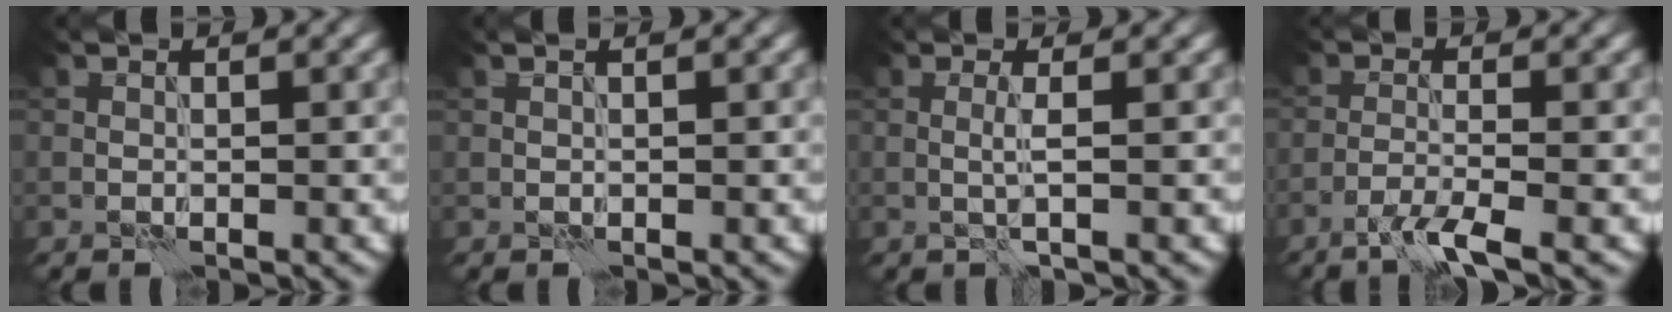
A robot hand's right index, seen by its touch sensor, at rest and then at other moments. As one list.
[{"total": 0.5, "force": [0.3, 0.1, 0.4], "torque": [-0.009, 0.003, 0.003]}, {"total": 1.4, "force": [0.1, 0.1, 1.4], "torque": [-0.029, 0.001, -0.003]}, {"total": 3.1, "force": [-2.1, 0.2, 2.3], "torque": [-0.043, 0.005, -0.053]}]